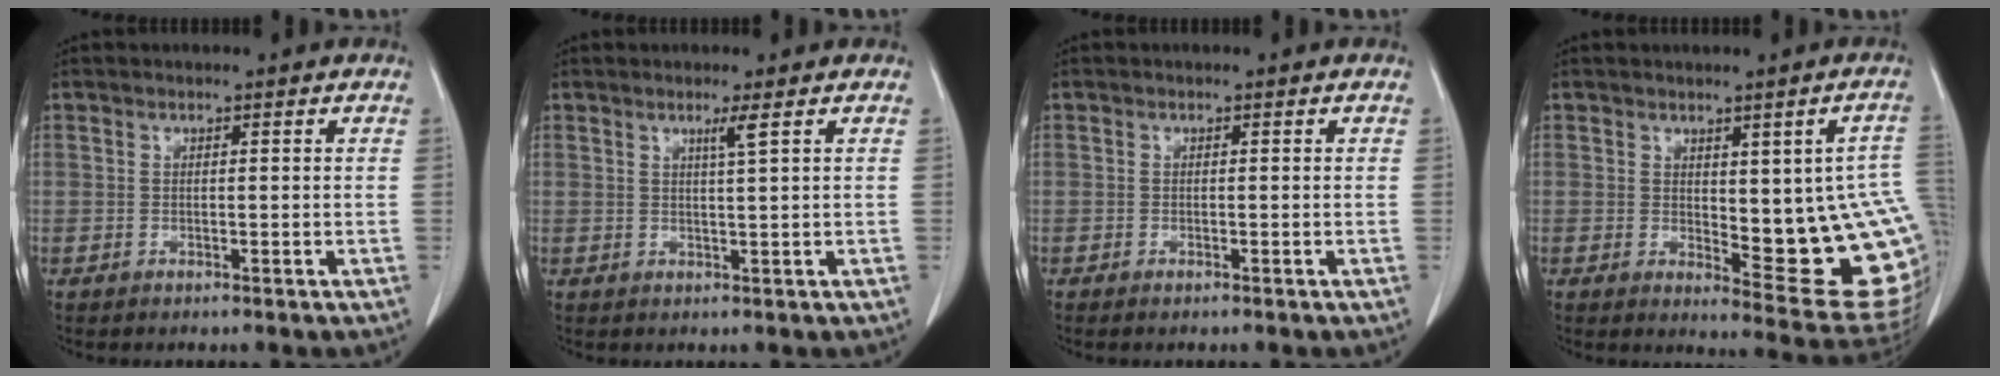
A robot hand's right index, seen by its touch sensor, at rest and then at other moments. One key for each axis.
{"total": 1.7, "fx": 0.9, "fy": -0.6, "fz": 1.3, "tx": -0.030, "ty": -0.006, "tz": 0.019}
{"total": 0.6, "fx": -0.5, "fy": 0.1, "fz": 0.4, "tx": -0.011, "ty": -0.002, "tz": -0.006}
{"total": 16.7, "fx": 0.2, "fy": 4.2, "fz": 16.2, "tx": -0.145, "ty": -0.004, "tz": 0.018}